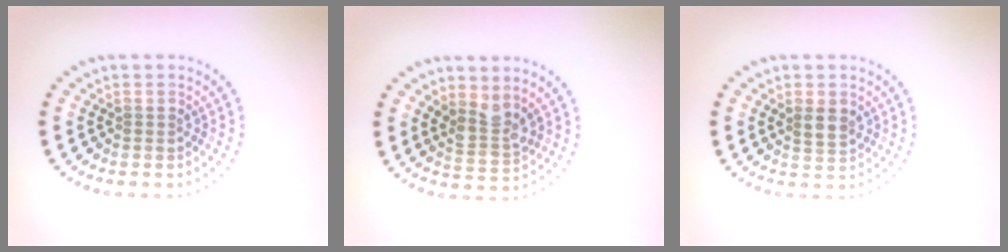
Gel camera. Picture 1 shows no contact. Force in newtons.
{"total": 2.5, "press": 2.2, "slide": 1.3}
{"total": 1.8, "press": 1.6, "slide": 0.6}